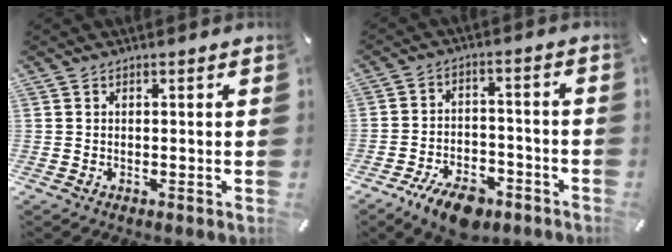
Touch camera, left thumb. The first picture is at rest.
{"total": 9.3, "force": [-6.3, 4.8, 4.9], "torque": [-0.080, 0.042, -0.109]}